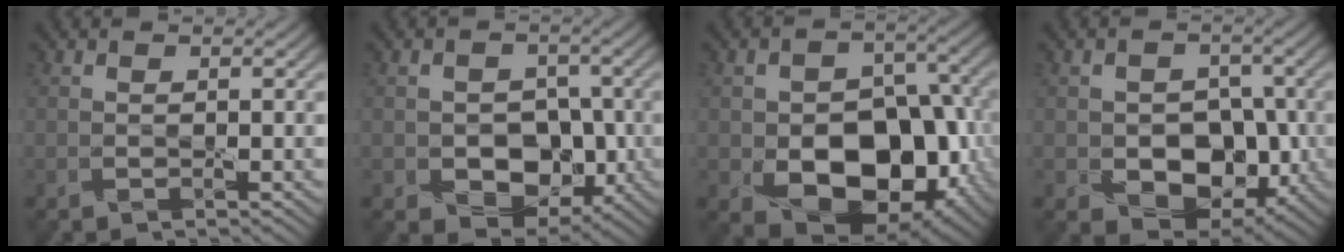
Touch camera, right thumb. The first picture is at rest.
{"total": 7.1, "force": [-2.0, 5.4, 4.3], "torque": [-0.069, -0.014, -0.036]}
{"total": 13.8, "force": [-4.1, 9.2, 9.4], "torque": [-0.137, -0.028, -0.060]}
{"total": 8.5, "force": [-2.3, 6.2, 5.4], "torque": [-0.086, -0.018, -0.037]}